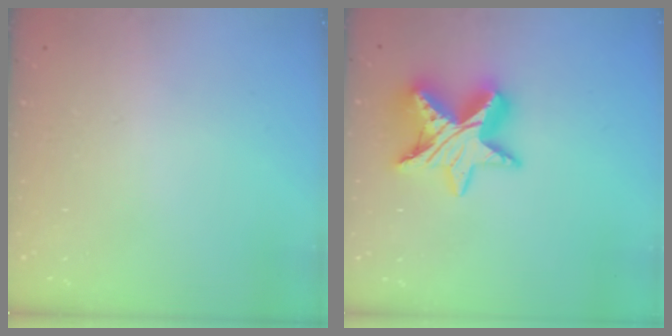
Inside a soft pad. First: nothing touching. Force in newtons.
{"total": 14.6, "press": 14.6, "slide": 1.0}